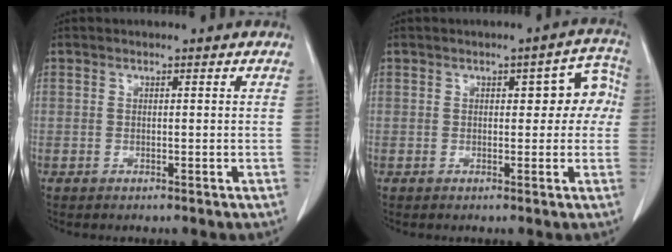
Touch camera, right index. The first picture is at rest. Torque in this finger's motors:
{"motor_torque": [0.14, 0.04, 0.07, 0.01]}